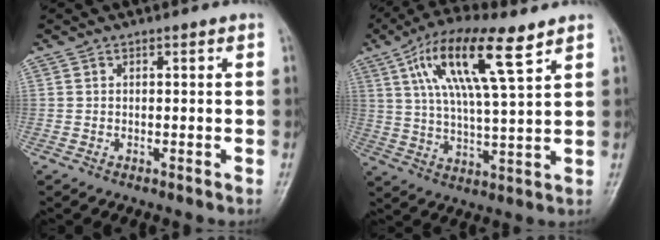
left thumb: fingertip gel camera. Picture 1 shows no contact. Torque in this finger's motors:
{"motor_torque": [0.72, 0.69, 1.75, -1.02, 0.62]}